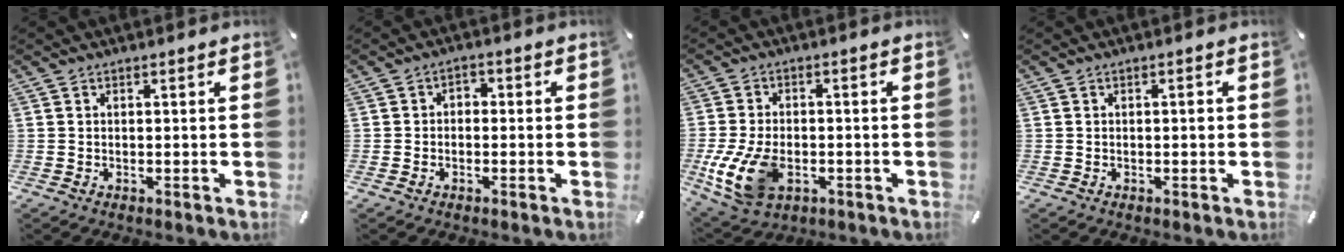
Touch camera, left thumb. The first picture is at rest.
{"total": 2.2, "force": [-1.4, 1.5, 0.8], "torque": [-0.014, 0.011, -0.029]}
{"total": 12.2, "force": [-3.5, 7.8, 8.8], "torque": [-0.200, -0.001, -0.061]}
{"total": 1.1, "force": [-0.1, 0.4, 1.0], "torque": [-0.018, 0.002, -0.003]}